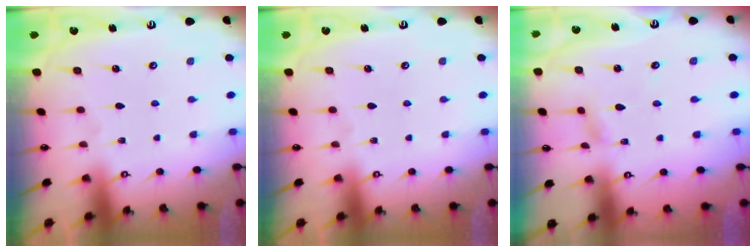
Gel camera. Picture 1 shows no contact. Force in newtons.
{"total": 0.0}
{"total": 3.0, "press": 3.0, "slide": 0.1}